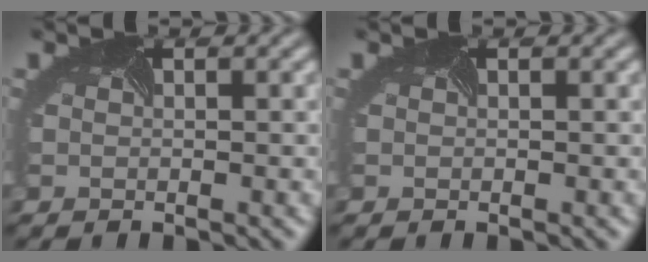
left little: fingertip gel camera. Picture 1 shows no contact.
{"total": 0.0}